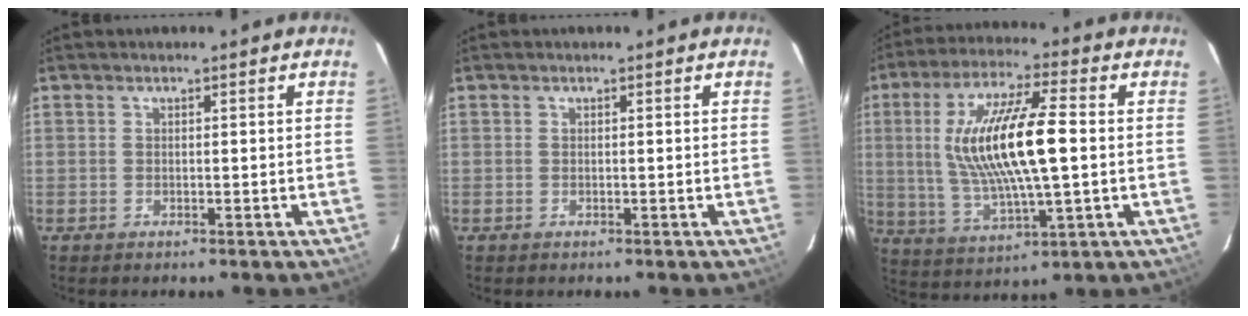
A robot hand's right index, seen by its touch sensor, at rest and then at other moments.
{"total": 0.0}
{"total": 17.3, "force": [1.3, 4.1, 16.8], "torque": [-0.320, 0.002, 0.032]}